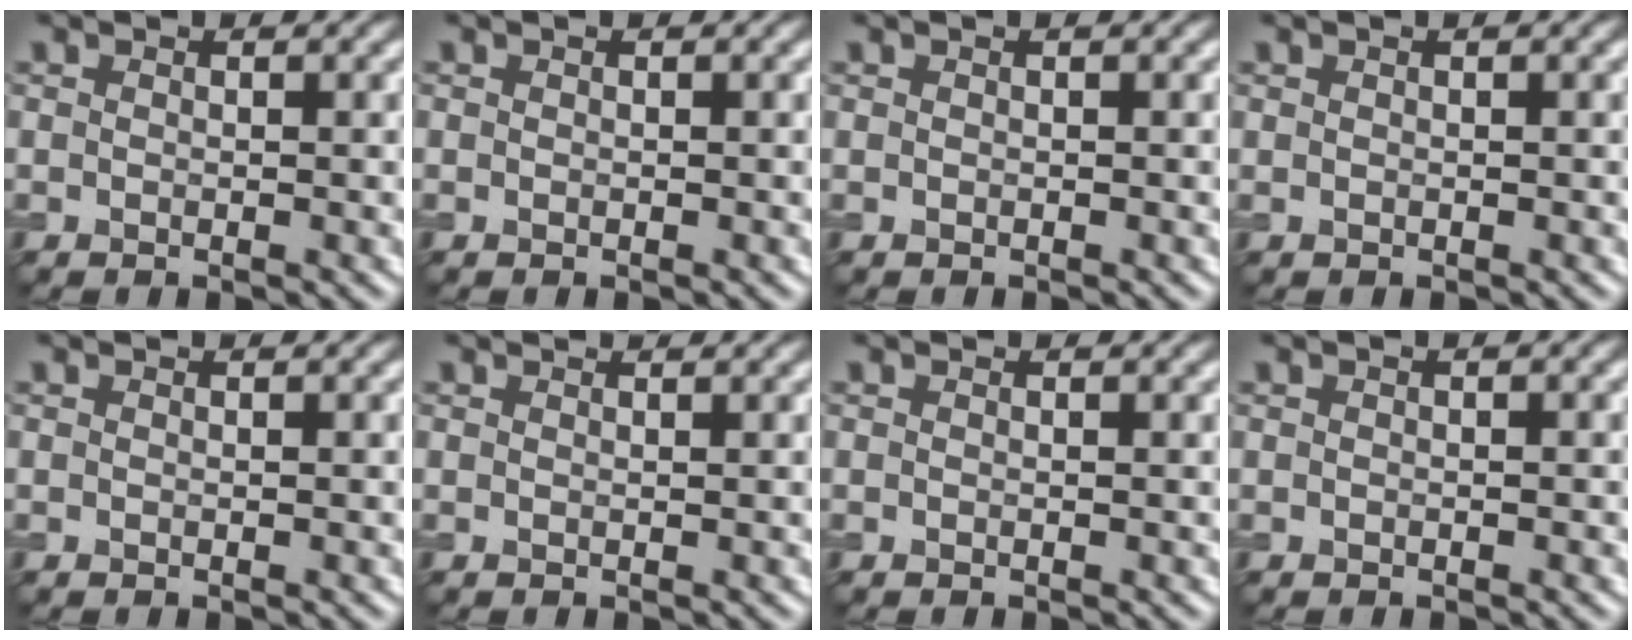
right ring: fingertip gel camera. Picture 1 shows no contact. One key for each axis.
{"total": 0.0}
{"total": 0.0}
{"total": 0.0}
{"total": 0.8, "fx": 0.8, "fy": 0.1, "fz": 0.2, "tx": -0.004, "ty": -0.003, "tz": 0.006}
{"total": 1.8, "fx": 1.6, "fy": 0.3, "fz": 0.6, "tx": -0.010, "ty": -0.001, "tz": 0.013}
{"total": 0.9, "fx": 0.9, "fy": 0.1, "fz": 0.2, "tx": -0.005, "ty": -0.004, "tz": 0.008}
{"total": 0.0}